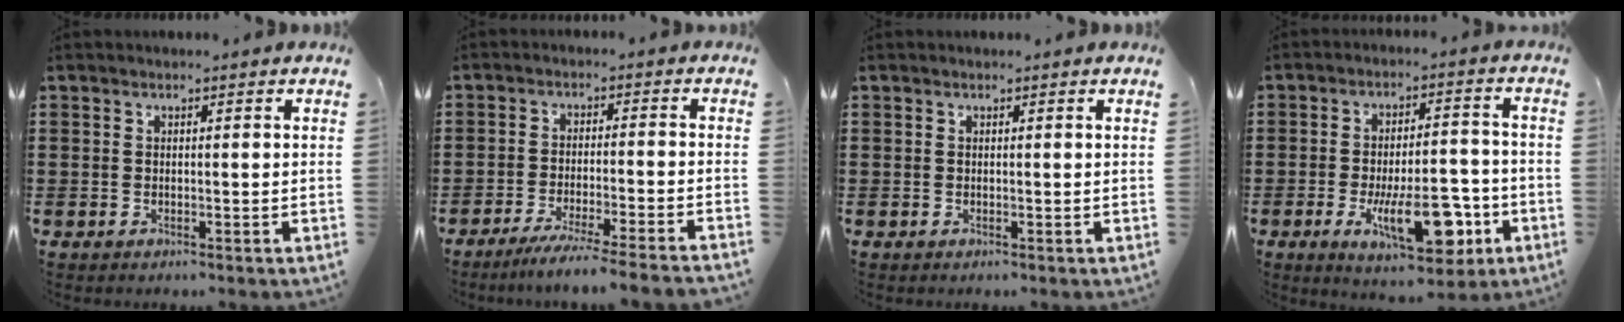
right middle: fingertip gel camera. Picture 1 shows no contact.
{"total": 4.9, "force": [-4.4, -0.6, 2.1], "torque": [-0.039, -0.015, -0.085]}
{"total": 0.0}
{"total": 13.0, "force": [-5.2, 5.5, 10.5], "torque": [-0.175, 0.000, -0.087]}